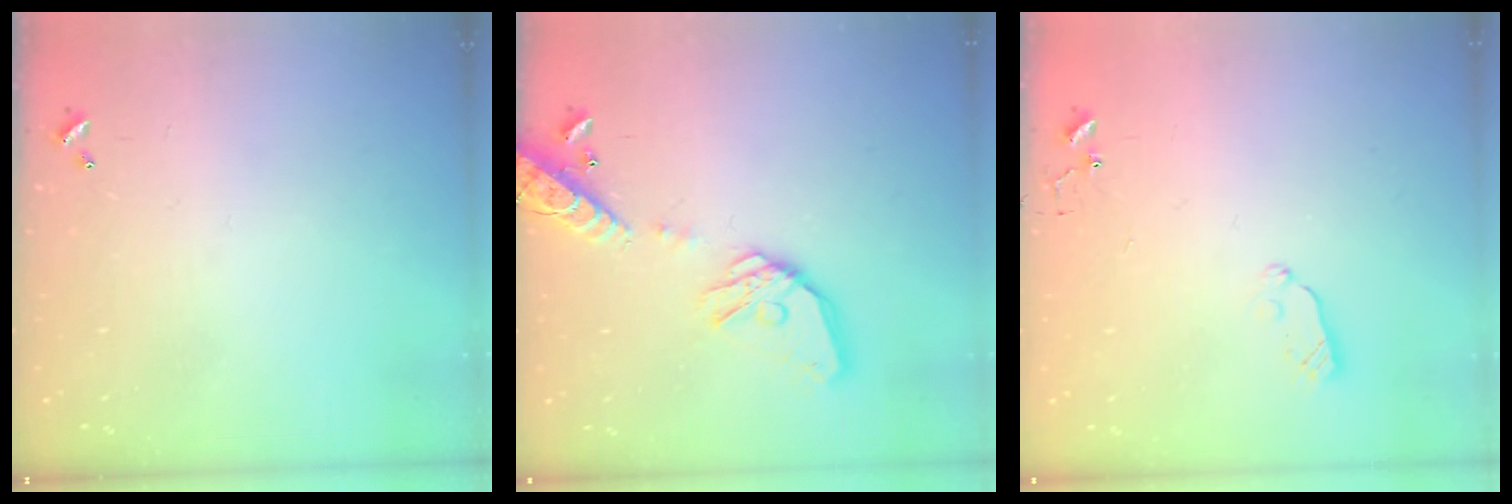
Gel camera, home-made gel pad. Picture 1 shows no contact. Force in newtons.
{"total": 17.0, "press": 16.8, "slide": 2.6}
{"total": 3.8, "press": 3.8, "slide": 0.6}